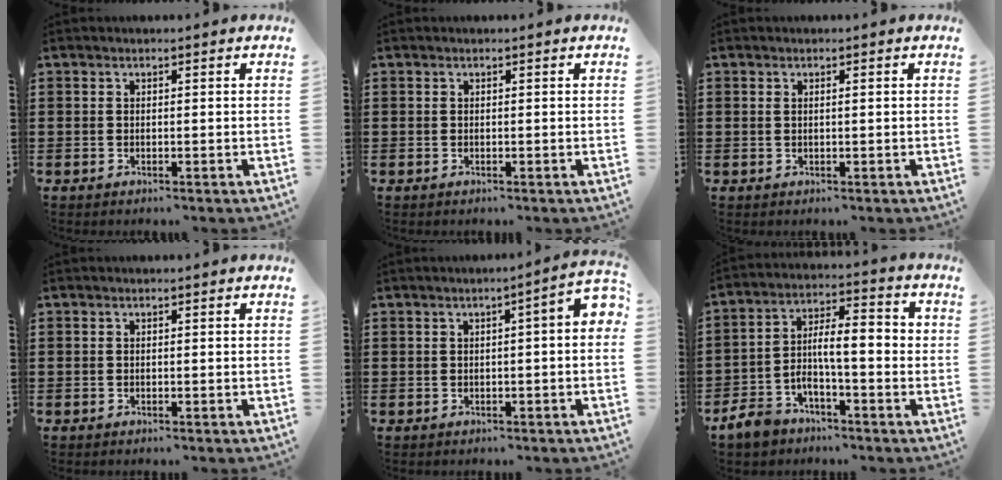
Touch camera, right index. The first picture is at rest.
{"total": 0.0}
{"total": 0.7, "force": [0.2, 0.1, 0.7], "torque": [-0.014, 0.001, 0.004]}
{"total": 0.0}
{"total": 2.6, "force": [-0.3, 0.2, 2.6], "torque": [-0.044, 0.000, -0.008]}
{"total": 6.5, "force": [-2.0, 2.8, 5.5], "torque": [-0.117, -0.005, -0.044]}